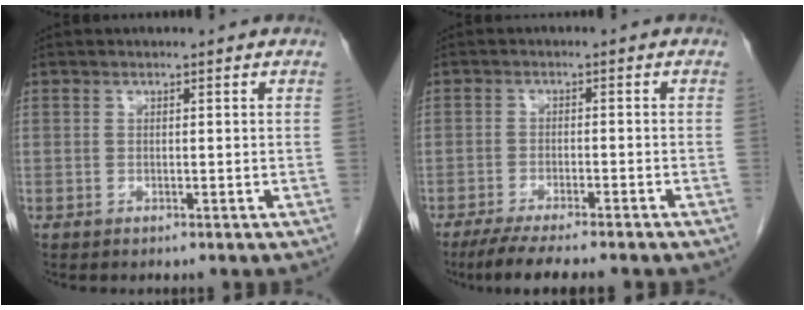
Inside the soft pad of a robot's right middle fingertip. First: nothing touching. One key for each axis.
{"total": 9.5, "fx": -7.8, "fy": 0.9, "fz": 5.3, "tx": -0.073, "ty": -0.018, "tz": -0.114}